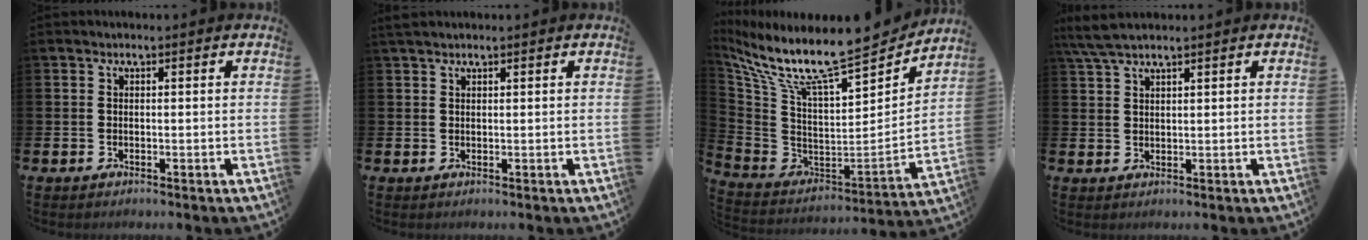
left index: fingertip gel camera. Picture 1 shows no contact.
{"total": 1.2, "force": [1.1, 0.2, 0.4], "torque": [-0.008, 0.004, 0.020]}
{"total": 11.8, "force": [9.7, 2.4, 6.2], "torque": [-0.144, -0.075, 0.158]}
{"total": 3.9, "force": [3.3, 0.8, 2.0], "torque": [-0.055, 0.000, 0.062]}